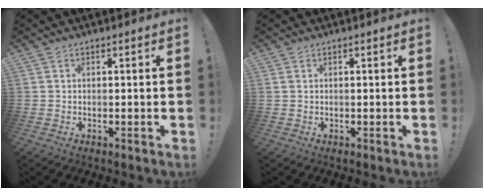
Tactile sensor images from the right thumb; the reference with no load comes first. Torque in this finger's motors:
{"motor_torque": [0.04, -0.30, 0.24, -0.04, 0.00]}